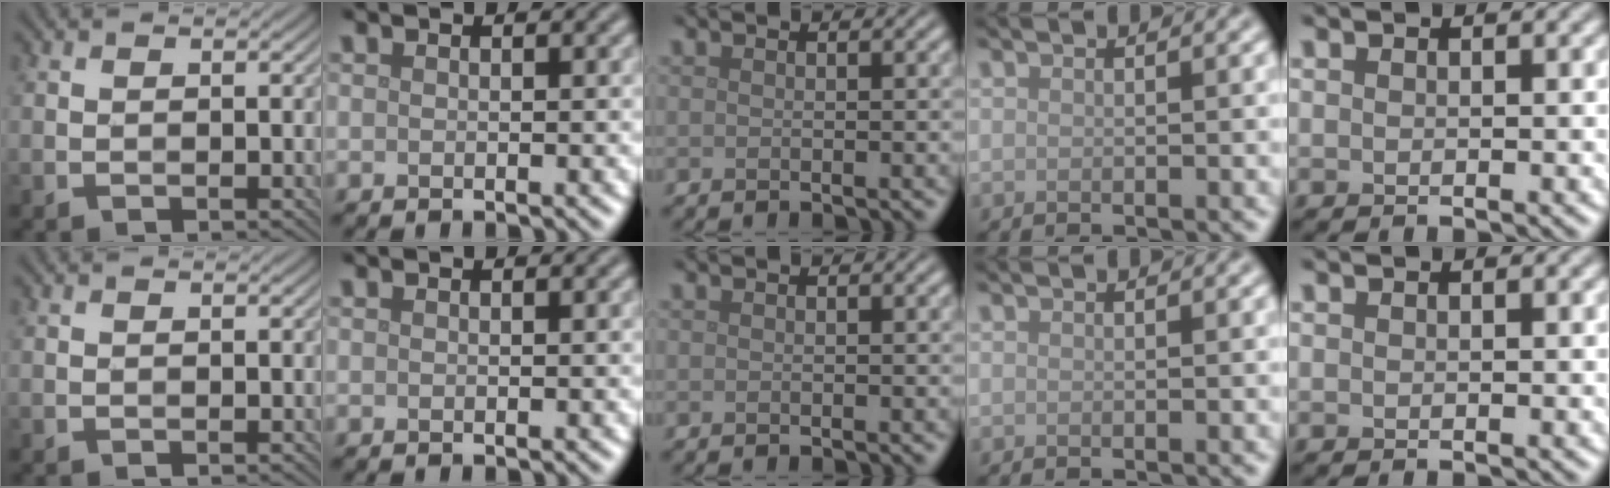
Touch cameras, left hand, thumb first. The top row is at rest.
{}